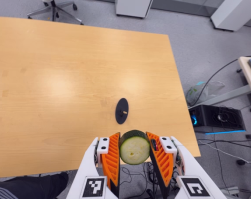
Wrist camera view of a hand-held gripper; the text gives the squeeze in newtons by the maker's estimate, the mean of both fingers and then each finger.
{"total": 10.0, "left": 9.5, "right": 10.5}